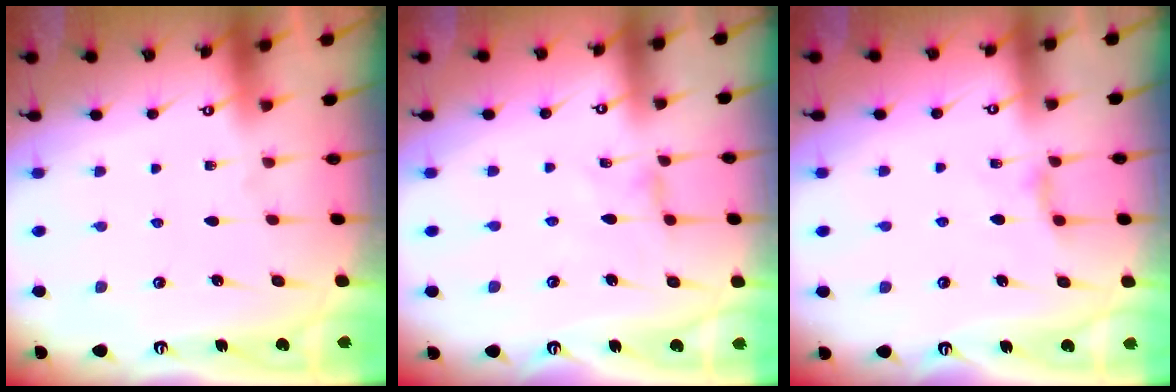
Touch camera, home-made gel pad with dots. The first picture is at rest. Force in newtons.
{"total": 0.6, "press": 0.5, "slide": 0.2}
{"total": 3.7, "press": 3.7, "slide": 0.5}